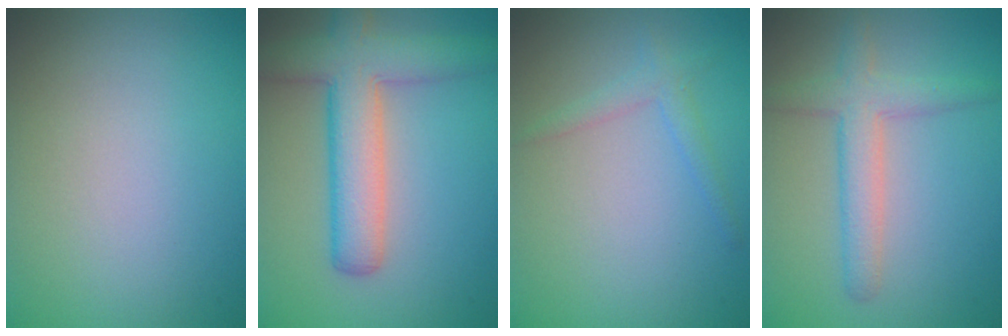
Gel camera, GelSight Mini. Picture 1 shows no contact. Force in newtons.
{"total": 6.5, "press": 6.5, "slide": 0.3}
{"total": 1.5, "press": 1.5, "slide": 0.0}
{"total": 3.5, "press": 3.5, "slide": 0.2}